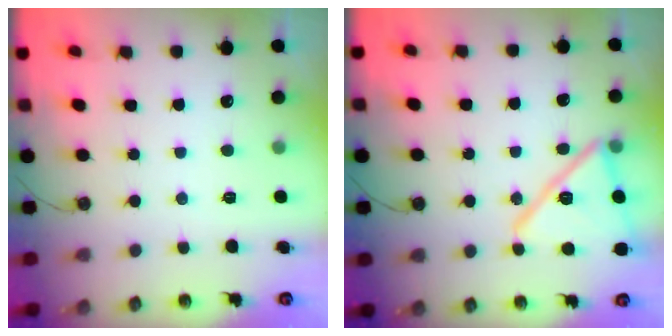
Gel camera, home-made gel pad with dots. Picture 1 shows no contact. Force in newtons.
{"total": 17.6, "press": 17.5, "slide": 0.9}